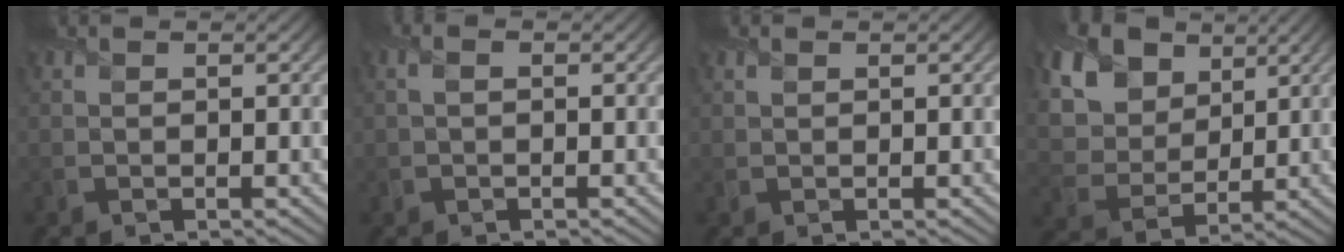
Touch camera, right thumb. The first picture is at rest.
{"total": 1.1, "force": [-0.1, 0.6, 0.9], "torque": [-0.026, 0.002, -0.001]}
{"total": 0.5, "force": [0.4, 0.3, 0.2], "torque": [-0.008, 0.000, 0.009]}
{"total": 15.4, "force": [8.2, 10.6, 7.6], "torque": [-0.229, 0.025, 0.172]}